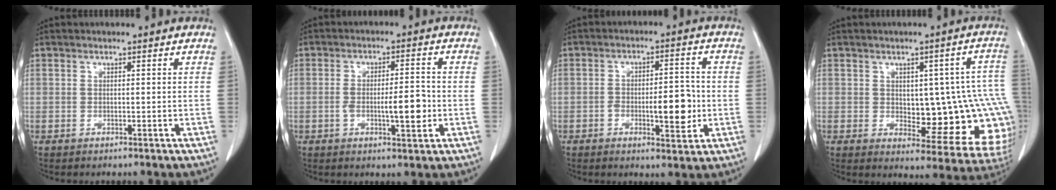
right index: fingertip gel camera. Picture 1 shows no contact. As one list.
[{"total": 6.3, "force": [-1.2, 1.5, 6.0], "torque": [-0.098, 0.001, -0.017]}, {"total": 7.7, "force": [-1.6, 2.6, 7.0], "torque": [-0.104, 0.007, -0.020]}, {"total": 14.9, "force": [-0.9, 5.7, 13.7], "torque": [-0.121, 0.023, 0.007]}]